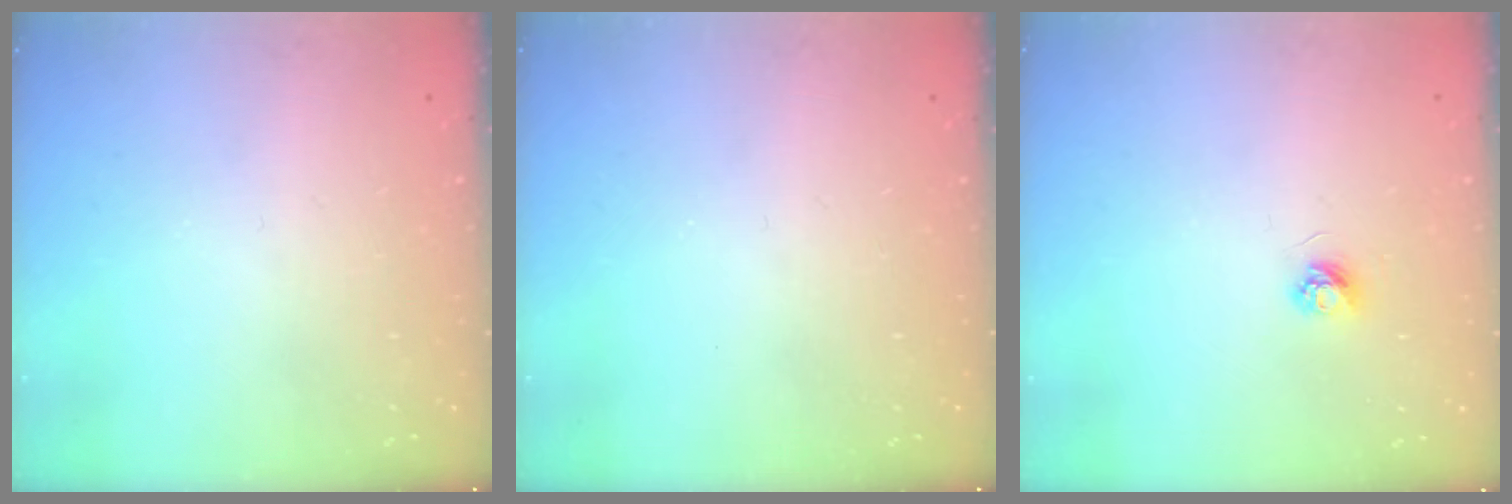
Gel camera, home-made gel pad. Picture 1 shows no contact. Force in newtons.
{"total": 0.0}
{"total": 3.4, "press": 3.4, "slide": 0.4}